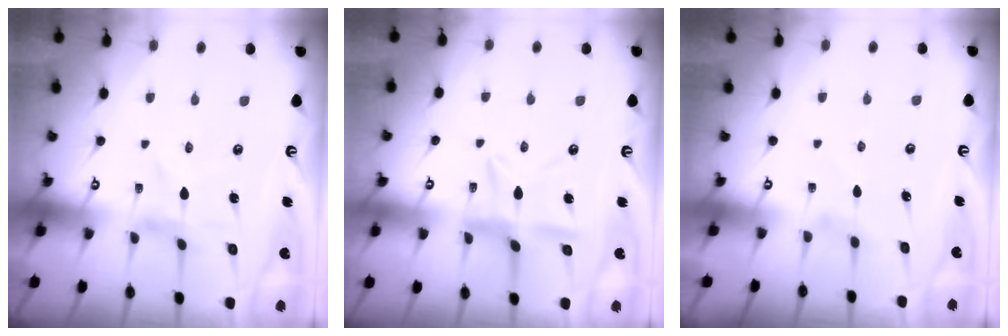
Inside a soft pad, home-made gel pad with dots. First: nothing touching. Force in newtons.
{"total": 10.1, "press": 10.1, "slide": 1.0}
{"total": 1.6, "press": 1.5, "slide": 0.4}